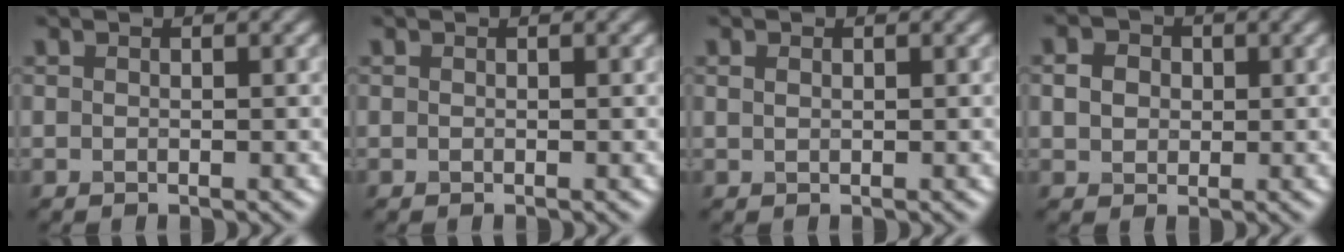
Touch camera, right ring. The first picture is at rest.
{"total": 0.0}
{"total": 0.6, "force": [0.3, 0.4, 0.3], "torque": [-0.009, 0.001, 0.006]}
{"total": 2.4, "force": [0.4, 2.1, 1.2], "torque": [-0.023, 0.000, 0.003]}